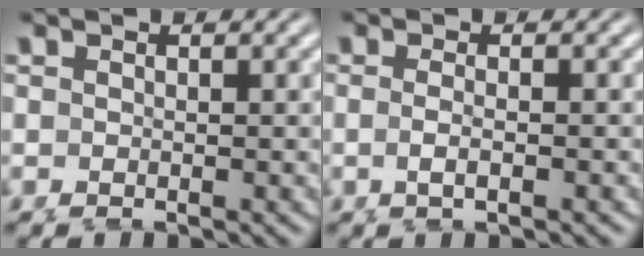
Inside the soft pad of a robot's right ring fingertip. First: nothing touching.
{"total": 1.4, "force": [-0.2, -0.5, 1.3], "torque": [-0.032, -0.008, 0.004]}